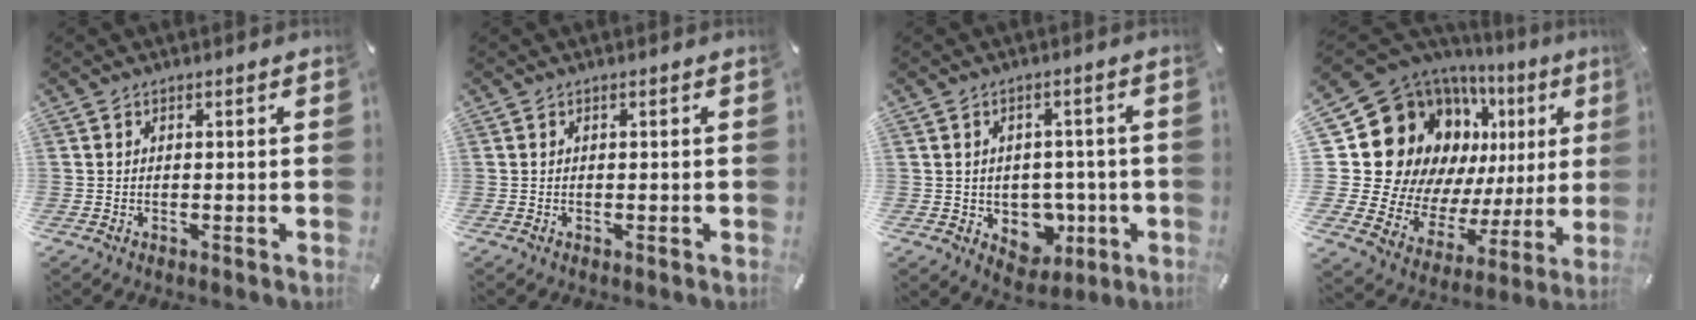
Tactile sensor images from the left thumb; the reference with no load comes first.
{"total": 0.0}
{"total": 7.7, "force": [-0.9, 7.0, 3.1], "torque": [-0.024, -0.001, -0.006]}
{"total": 23.8, "force": [9.4, 17.7, 12.9], "torque": [-0.229, -0.090, 0.210]}